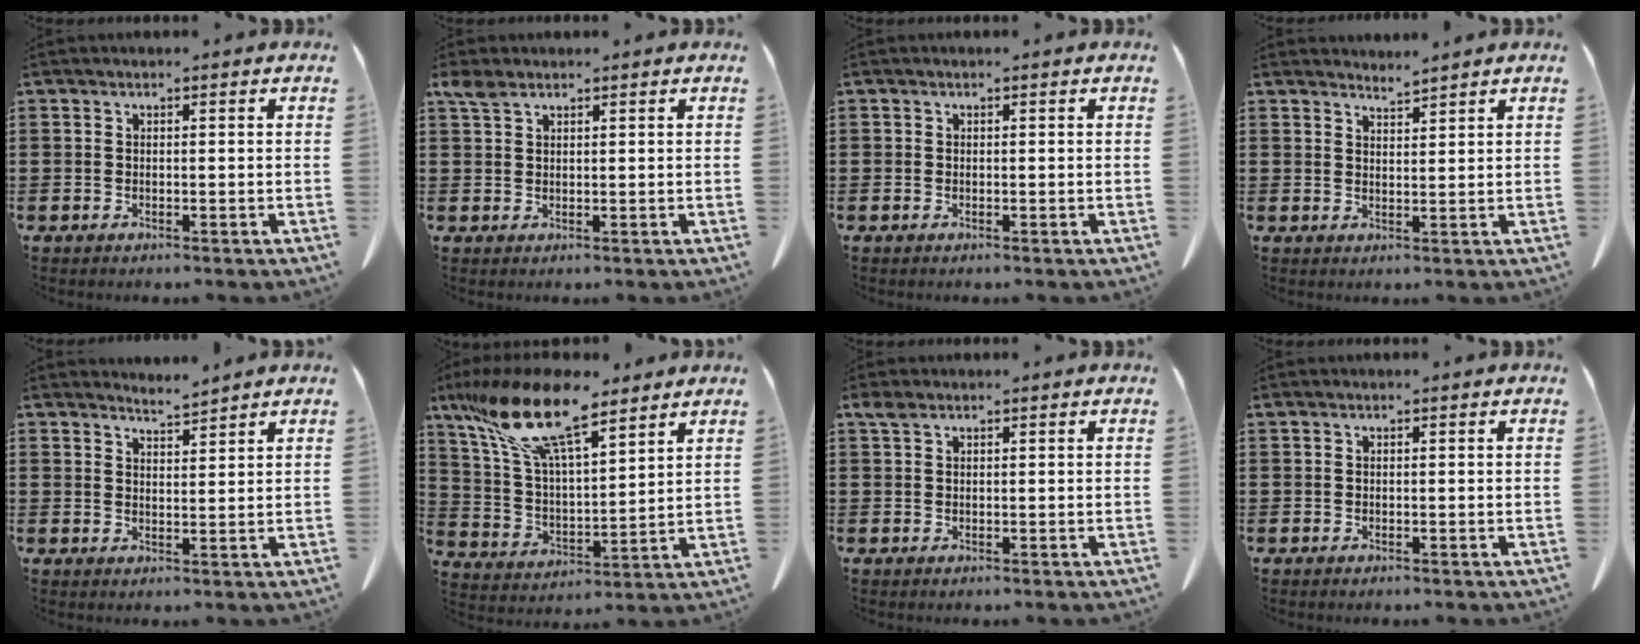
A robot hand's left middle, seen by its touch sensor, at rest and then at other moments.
{"total": 2.6, "force": [1.8, 1.1, 1.6], "torque": [-0.039, 0.002, 0.034]}
{"total": 0.0}
{"total": 2.2, "force": [2.2, -0.2, 0.0], "torque": [-0.005, -0.004, 0.043]}
{"total": 3.0, "force": [3.0, -0.2, 0.1], "torque": [-0.009, -0.009, 0.056]}
{"total": 14.8, "force": [10.2, 4.4, 9.8], "torque": [-0.230, -0.035, 0.175]}
{"total": 1.6, "force": [1.0, 0.8, 1.1], "torque": [-0.026, 0.003, 0.018]}
{"total": 0.0}